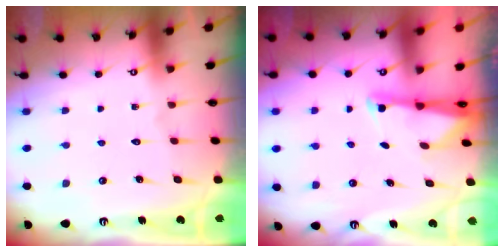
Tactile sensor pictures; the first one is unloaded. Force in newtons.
{"total": 1.8, "press": 1.8, "slide": 0.4}